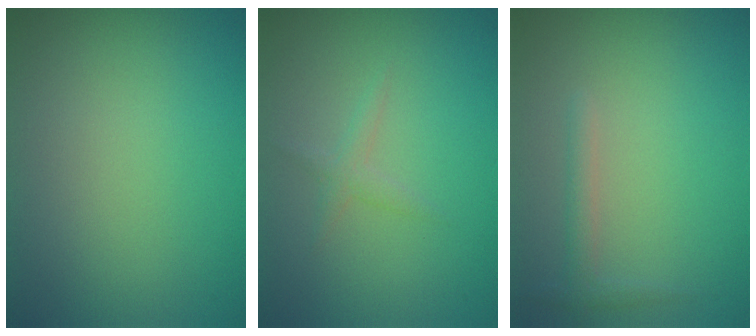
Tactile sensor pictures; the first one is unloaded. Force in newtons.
{"total": 1.0, "press": 1.0, "slide": 0.0}
{"total": 1.3, "press": 1.3, "slide": 0.1}